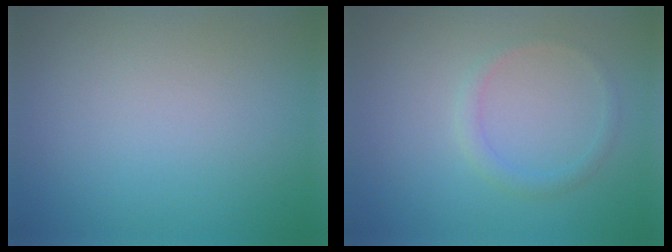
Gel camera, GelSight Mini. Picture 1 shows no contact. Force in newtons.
{"total": 1.2, "press": 1.2, "slide": 0.0}